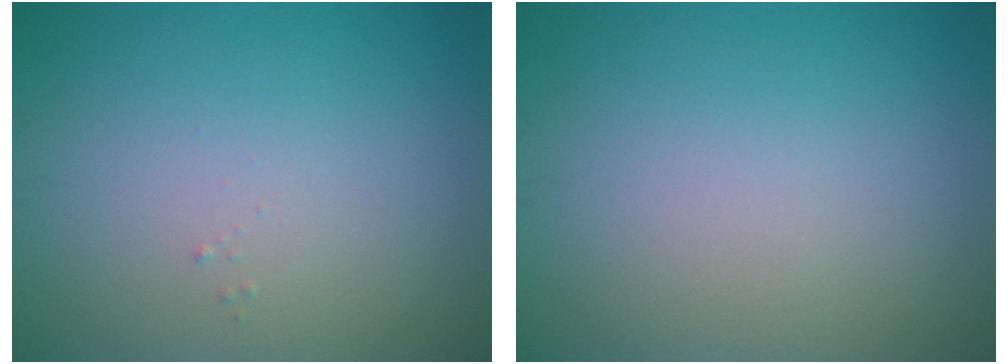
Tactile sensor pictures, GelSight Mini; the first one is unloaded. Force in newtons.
{"total": 0.0}